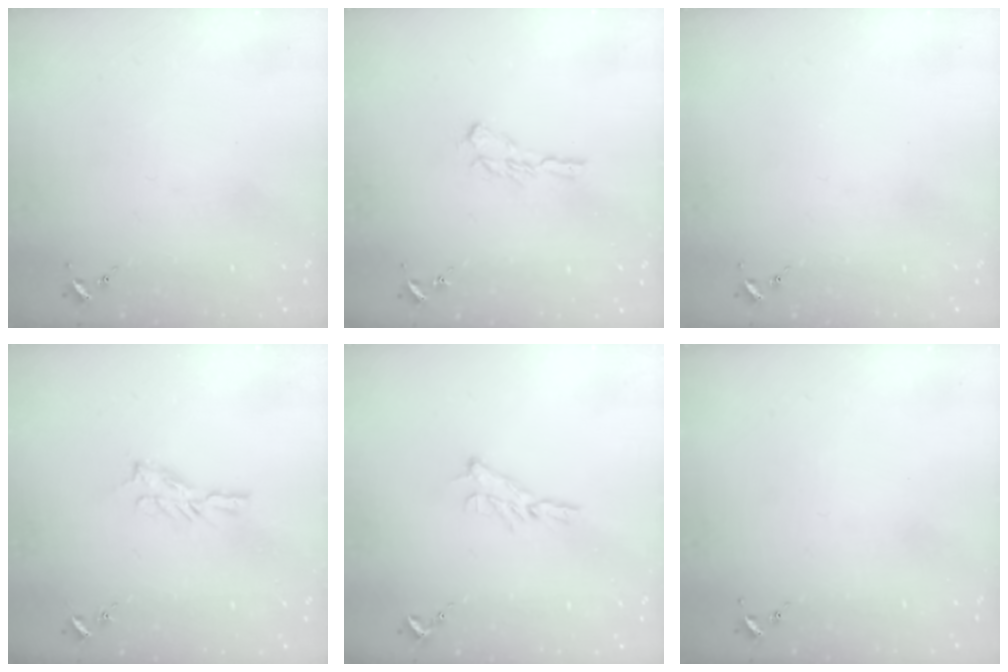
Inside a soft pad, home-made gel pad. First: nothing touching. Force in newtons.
{"total": 5.7, "press": 5.7, "slide": 0.4}
{"total": 0.0}
{"total": 4.7, "press": 4.7, "slide": 0.5}
{"total": 6.9, "press": 6.9, "slide": 0.3}
{"total": 0.0}